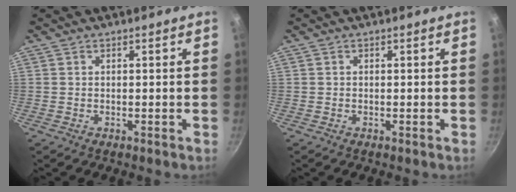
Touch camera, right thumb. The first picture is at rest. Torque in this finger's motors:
{"motor_torque": [-0.34, 0.02, -0.23, 0.13, -0.01]}